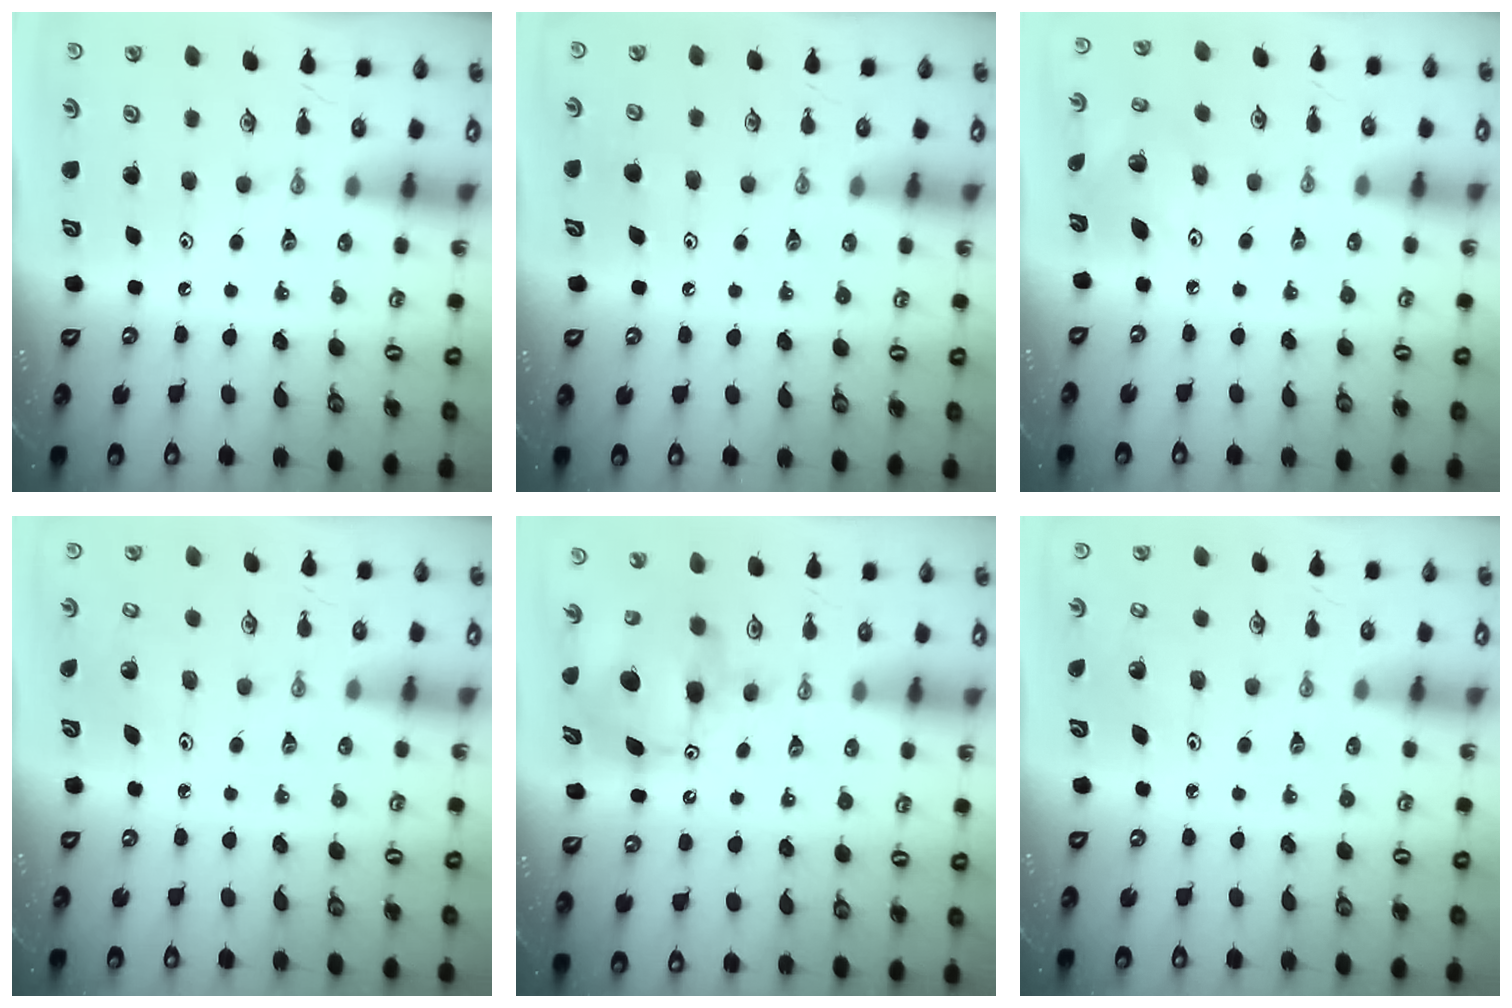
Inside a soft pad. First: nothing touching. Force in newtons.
{"total": 5.2, "press": 4.9, "slide": 1.5}
{"total": 8.7, "press": 8.7, "slide": 0.5}
{"total": 2.8, "press": 2.8, "slide": 0.3}
{"total": 11.7, "press": 11.6, "slide": 1.0}
{"total": 2.8, "press": 2.8, "slide": 0.3}